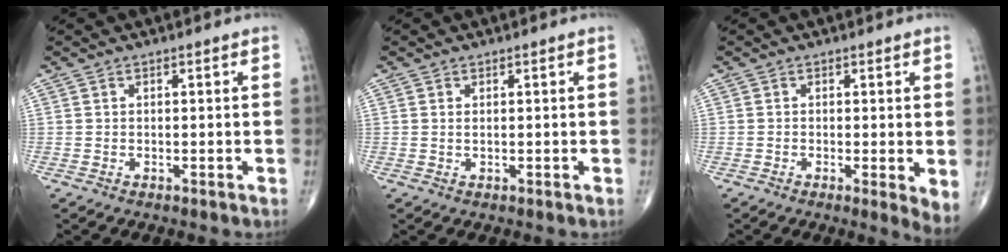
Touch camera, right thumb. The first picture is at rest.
{"total": 0.5, "force": [0.2, 0.2, 0.4], "torque": [-0.009, 0.000, 0.005]}
{"total": 3.8, "force": [-0.2, 0.9, 3.6], "torque": [-0.059, -0.014, -0.009]}